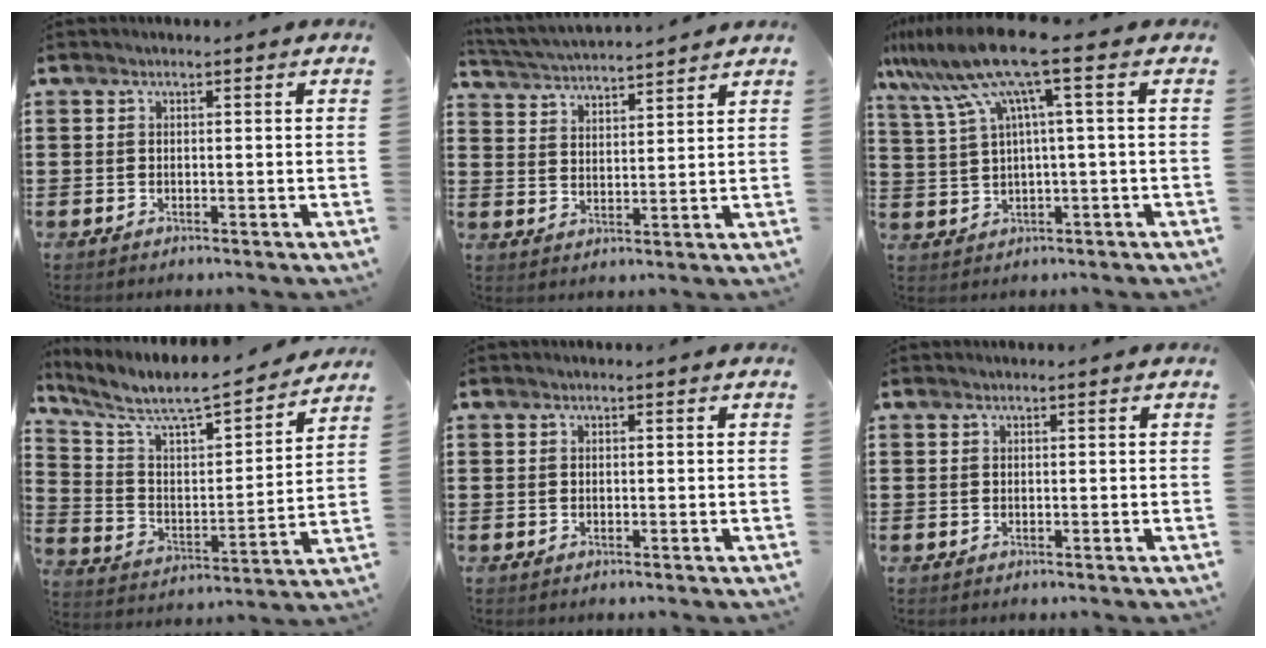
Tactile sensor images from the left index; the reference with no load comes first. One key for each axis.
{"total": 3.9, "fx": 3.9, "fy": -0.3, "fz": 0.5, "tx": -0.027, "ty": -0.027, "tz": 0.066}
{"total": 10.0, "fx": 4.4, "fy": 0.1, "fz": 9.0, "tx": -0.209, "ty": -0.024, "tz": 0.064}
{"total": 7.1, "fx": 6.1, "fy": 1.1, "fz": 3.4, "tx": -0.097, "ty": -0.052, "tz": 0.096}
{"total": 0.0}
{"total": 0.0}